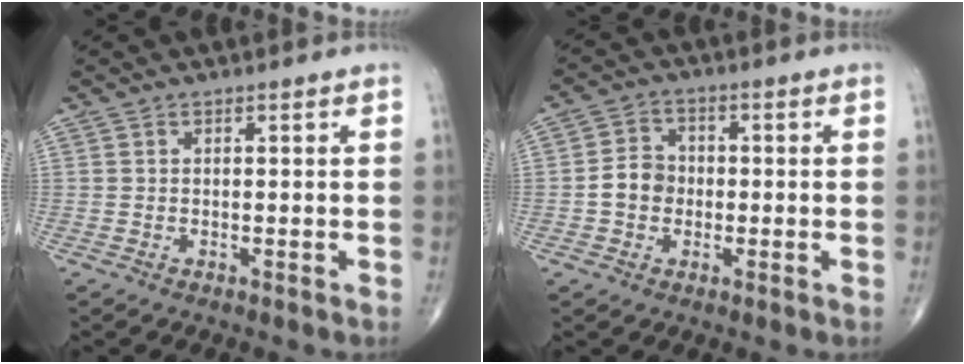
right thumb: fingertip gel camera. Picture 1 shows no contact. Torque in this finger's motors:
{"motor_torque": [0.30, 1.26, 0.66, 0.04, 0.02]}